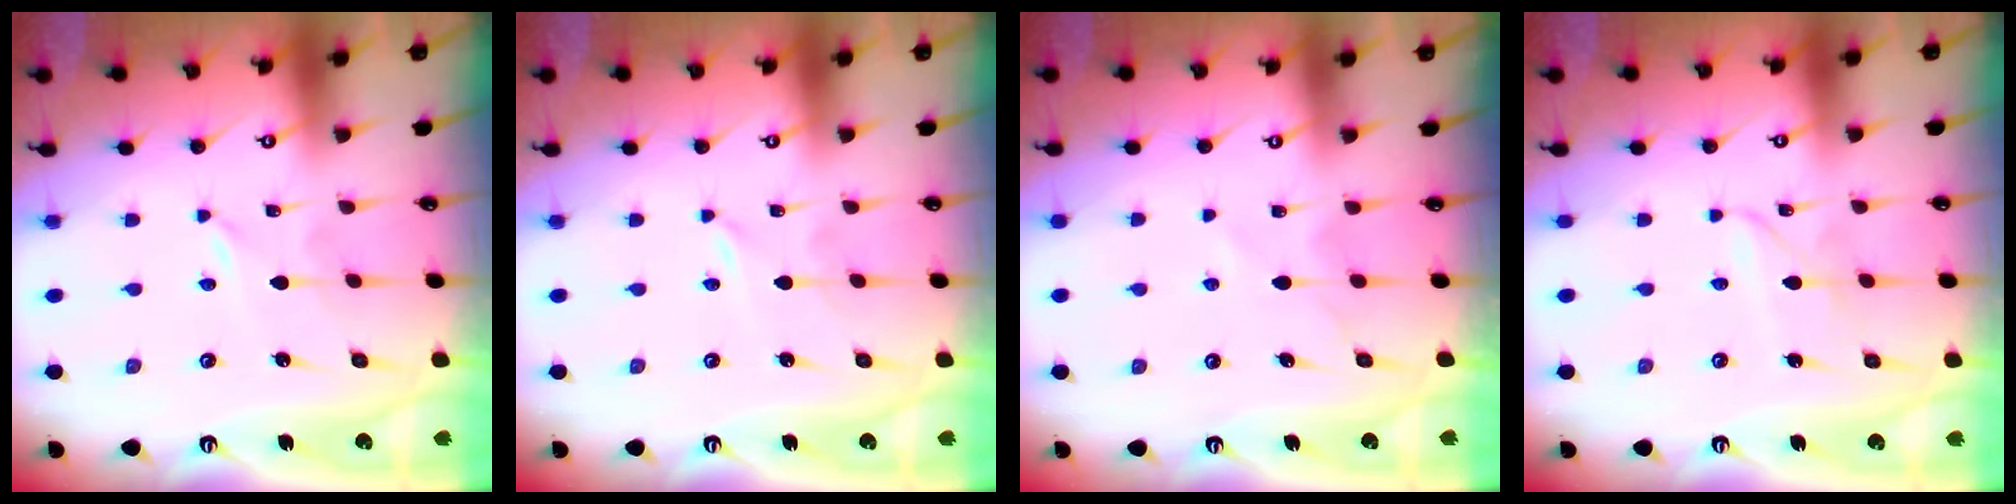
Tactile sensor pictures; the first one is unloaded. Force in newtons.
{"total": 0.0}
{"total": 5.6, "press": 5.5, "slide": 0.7}
{"total": 2.7, "press": 2.7, "slide": 0.1}